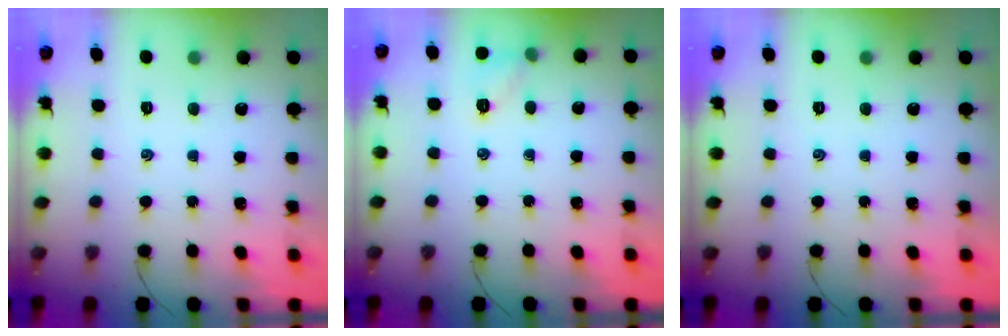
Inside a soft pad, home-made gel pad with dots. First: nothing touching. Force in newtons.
{"total": 6.6, "press": 6.5, "slide": 1.0}
{"total": 0.0}